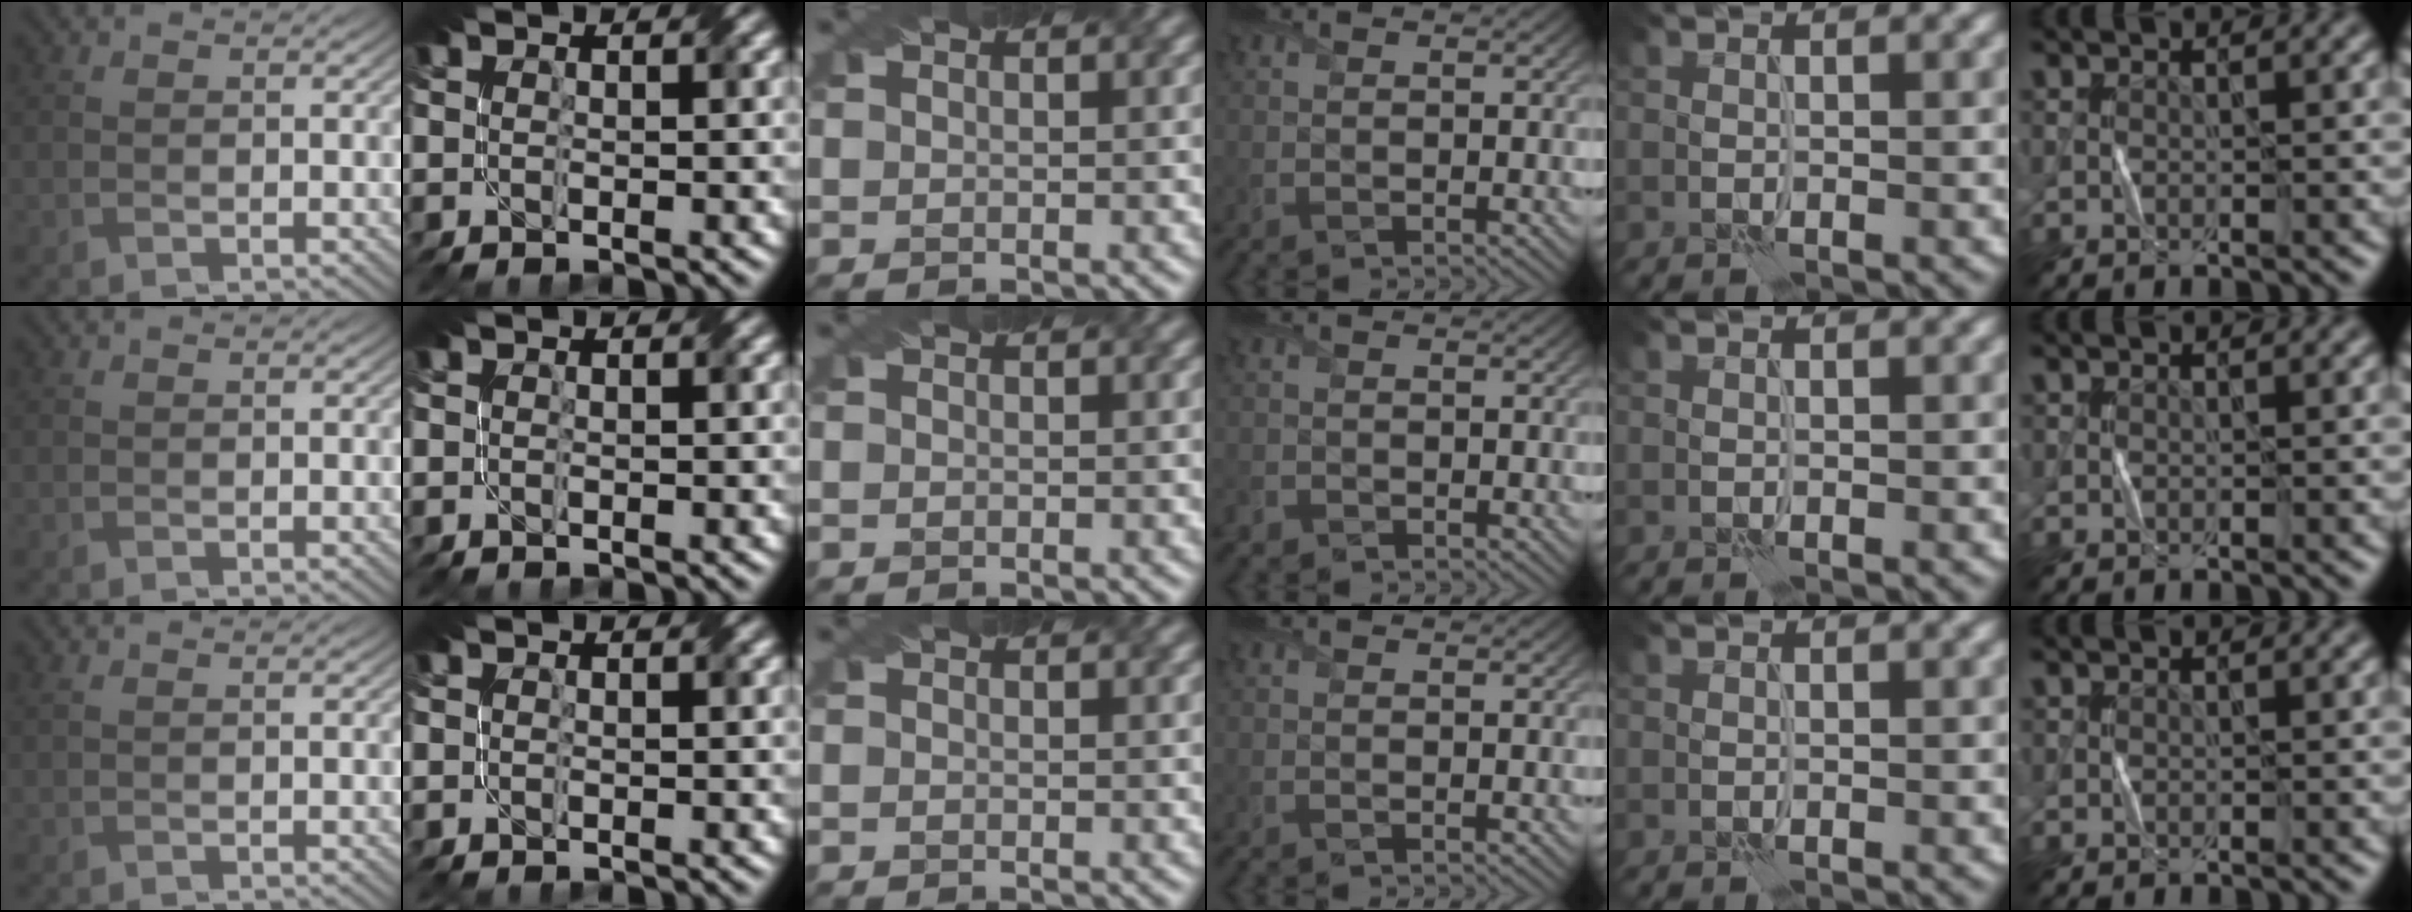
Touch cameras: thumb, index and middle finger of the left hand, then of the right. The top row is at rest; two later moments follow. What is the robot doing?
{"motion": "fold", "object": "paper"}